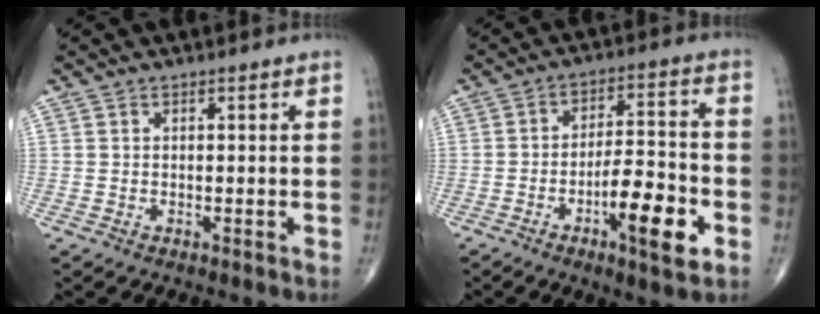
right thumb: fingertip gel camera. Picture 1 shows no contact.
{"total": 12.1, "force": [-4.6, 3.4, 10.7], "torque": [-0.158, 0.025, -0.074]}